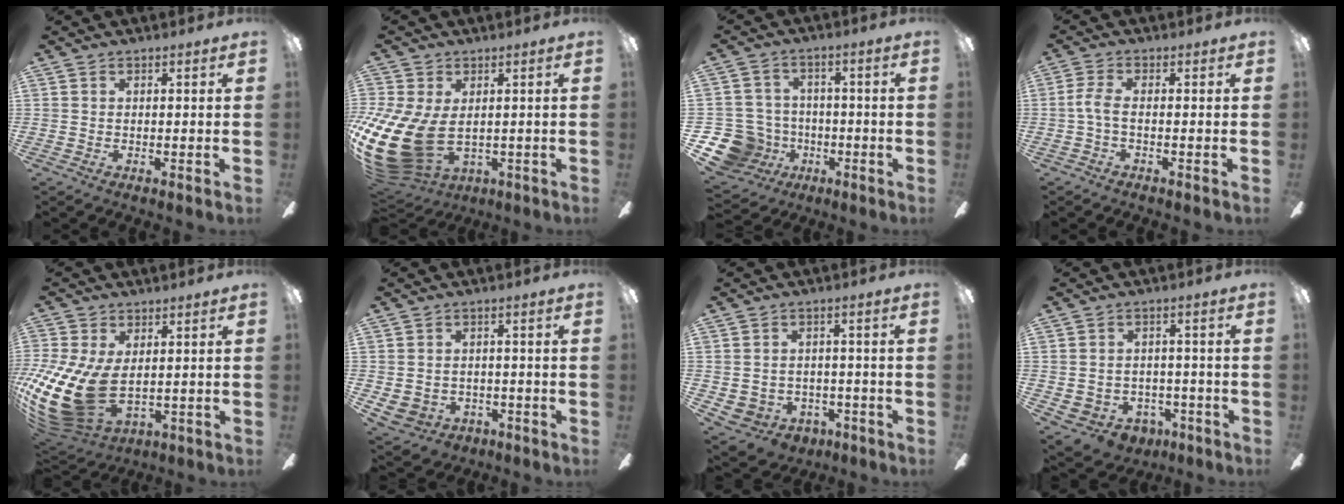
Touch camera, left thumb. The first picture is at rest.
{"total": 18.5, "force": [-3.0, 11.6, 14.0], "torque": [-0.327, -0.005, -0.046]}
{"total": 11.5, "force": [-4.5, 10.1, 3.3], "torque": [-0.114, 0.029, -0.075]}
{"total": 4.6, "force": [-0.4, 1.8, 4.2], "torque": [-0.099, 0.005, -0.015]}
{"total": 19.0, "force": [-2.7, 11.3, 15.0], "torque": [-0.332, -0.004, -0.037]}
{"total": 3.5, "force": [-0.7, 3.4, 0.8], "torque": [-0.028, 0.005, -0.013]}
{"total": 3.8, "force": [-0.6, 3.7, 0.4], "torque": [-0.020, 0.004, -0.007]}
{"total": 4.1, "force": [-1.0, 3.9, 0.6], "torque": [-0.030, 0.002, -0.016]}